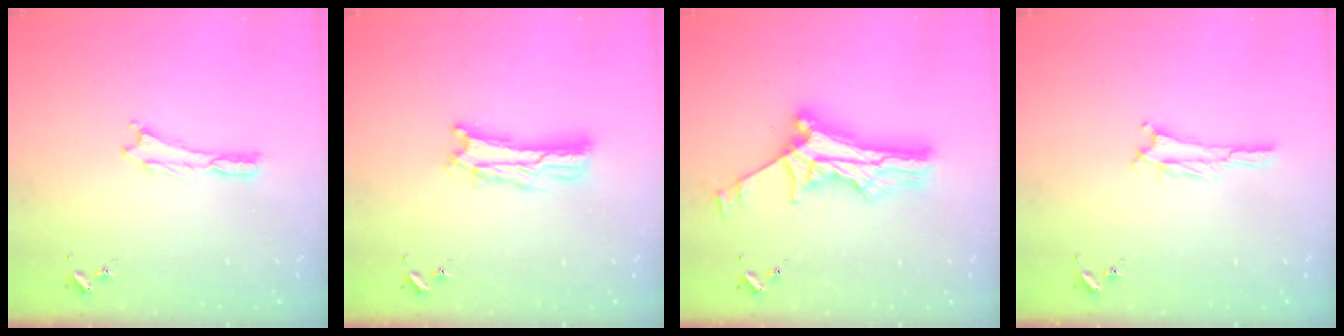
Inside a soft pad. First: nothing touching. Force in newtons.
{"total": 5.1, "press": 5.1, "slide": 0.5}
{"total": 12.5, "press": 12.4, "slide": 1.4}
{"total": 1.4, "press": 1.4, "slide": 0.2}